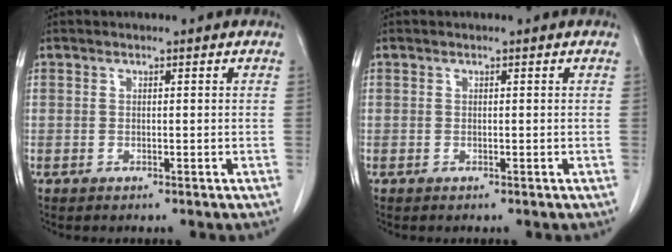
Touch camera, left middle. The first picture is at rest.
{"total": 0.0}